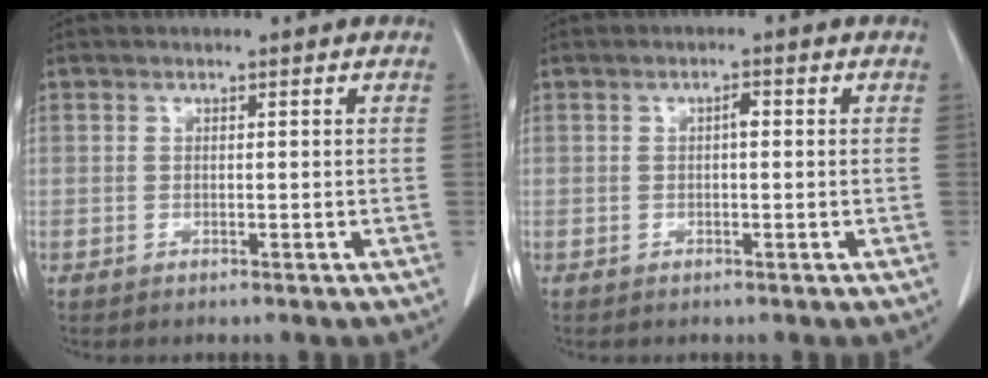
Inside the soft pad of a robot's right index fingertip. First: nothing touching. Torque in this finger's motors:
{"motor_torque": [0.17, 0.08, 0.08, 0.03]}